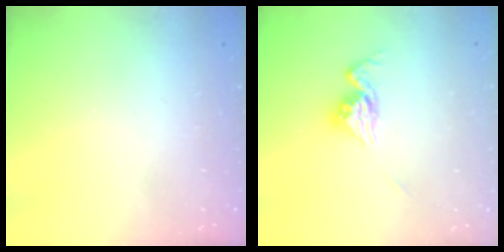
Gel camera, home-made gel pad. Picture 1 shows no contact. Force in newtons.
{"total": 12.4, "press": 12.3, "slide": 1.0}